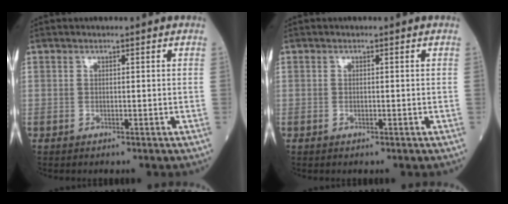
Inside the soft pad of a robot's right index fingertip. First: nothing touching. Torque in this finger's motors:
{"motor_torque": [-0.19, 0.02, -0.04, -0.01]}